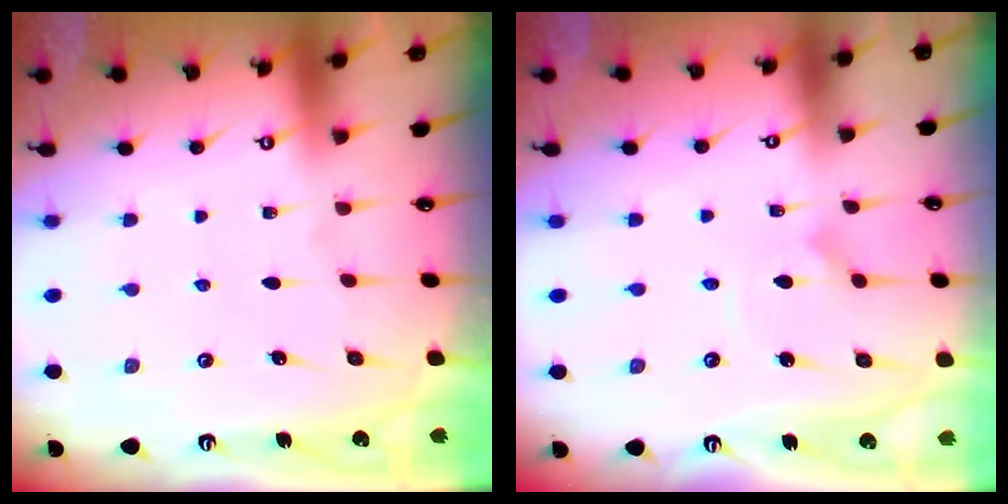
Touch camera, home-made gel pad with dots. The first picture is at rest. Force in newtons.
{"total": 2.4, "press": 2.4, "slide": 0.2}